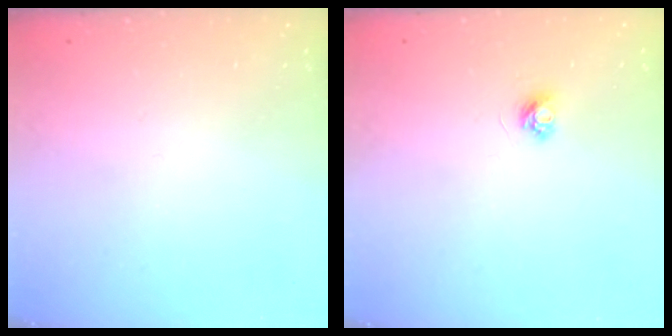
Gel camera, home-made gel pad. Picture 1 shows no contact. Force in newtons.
{"total": 3.4, "press": 3.4, "slide": 0.4}